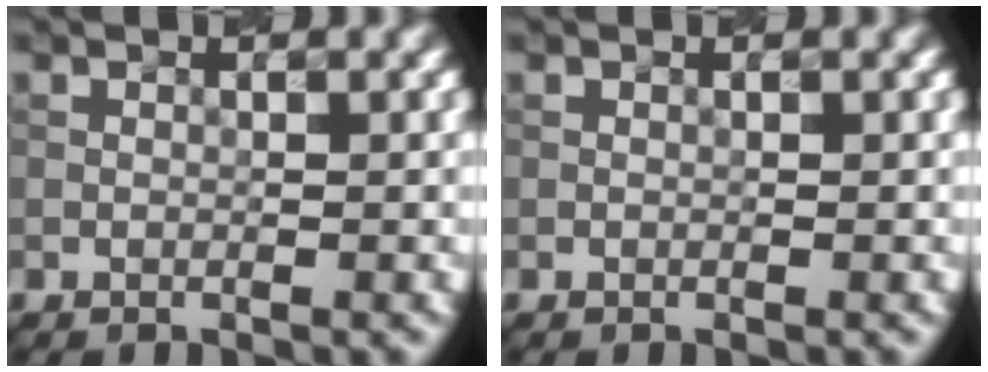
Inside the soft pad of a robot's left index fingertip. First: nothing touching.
{"total": 0.0}